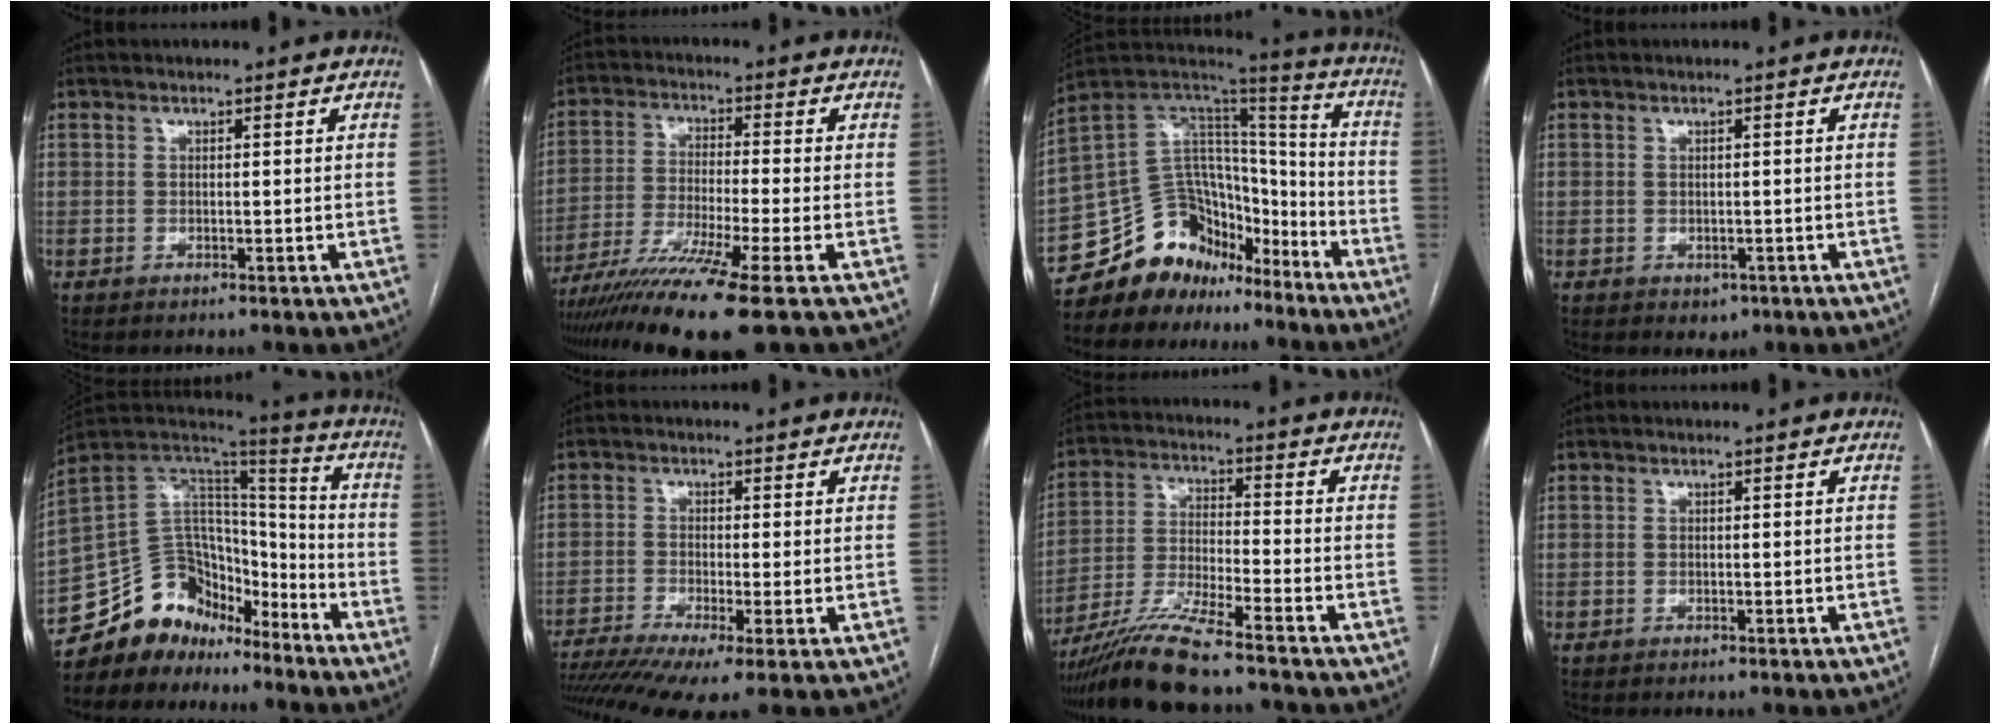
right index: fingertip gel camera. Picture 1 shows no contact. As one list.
[{"total": 13.2, "force": [-9.1, -1.6, 9.4], "torque": [-0.176, -0.035, -0.155]}, {"total": 15.8, "force": [-12.3, 9.0, 4.1], "torque": [-0.065, 0.097, -0.213]}, {"total": 1.7, "force": [-0.7, 1.3, 0.9], "torque": [-0.009, 0.001, 0.001]}, {"total": 14.6, "force": [-11.7, 8.2, 2.8], "torque": [-0.043, 0.098, -0.206]}, {"total": 11.7, "force": [-7.6, 1.7, 8.8], "torque": [-0.170, -0.015, -0.125]}, {"total": 11.3, "force": [-9.3, -0.3, 6.4], "torque": [-0.129, -0.022, -0.173]}, {"total": 0.0}]